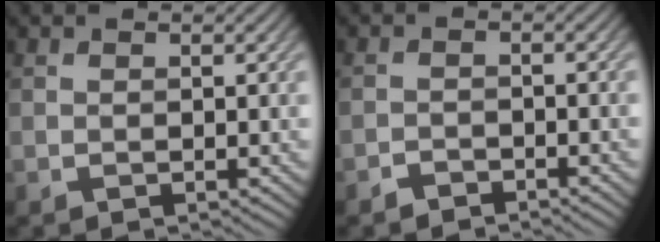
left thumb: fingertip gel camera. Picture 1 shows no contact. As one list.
[{"total": 1.7, "force": [-1.5, 0.6, 0.4], "torque": [-0.003, 0.003, -0.031]}]